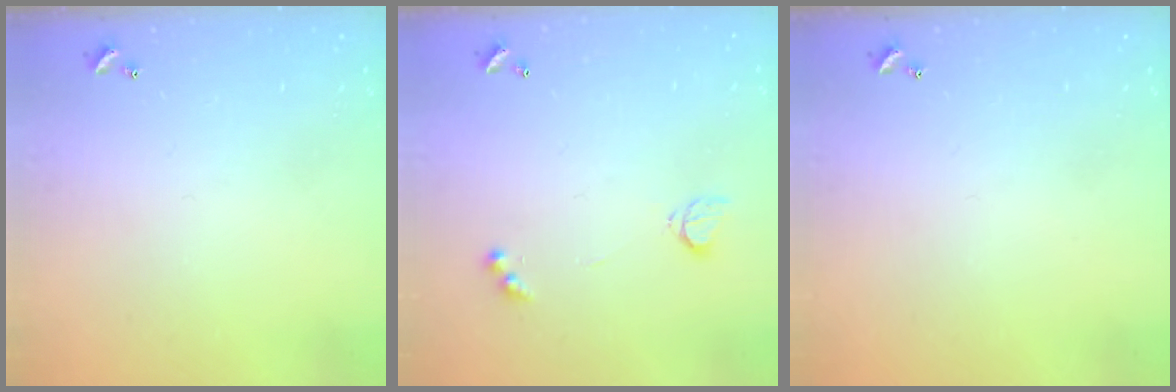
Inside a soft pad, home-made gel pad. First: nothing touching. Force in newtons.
{"total": 3.7, "press": 3.6, "slide": 0.6}
{"total": 0.0}